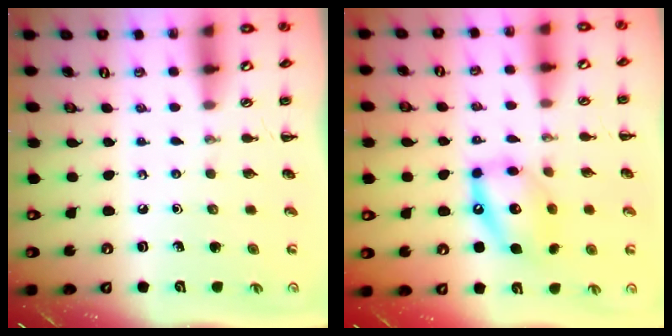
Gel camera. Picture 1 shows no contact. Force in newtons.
{"total": 13.2, "press": 12.9, "slide": 3.0}